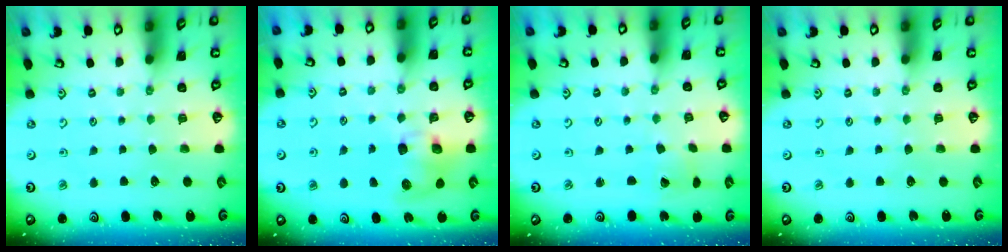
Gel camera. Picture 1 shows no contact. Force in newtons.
{"total": 8.1, "press": 8.0, "slide": 1.1}
{"total": 1.7, "press": 1.7, "slide": 0.1}
{"total": 0.0}